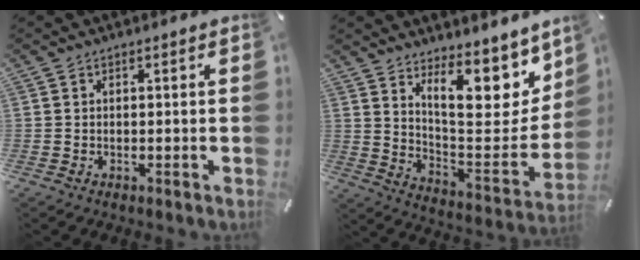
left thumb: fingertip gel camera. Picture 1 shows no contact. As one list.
[{"total": 16.1, "force": [10.6, 6.7, 10.0], "torque": [-0.128, -0.091, 0.181]}]